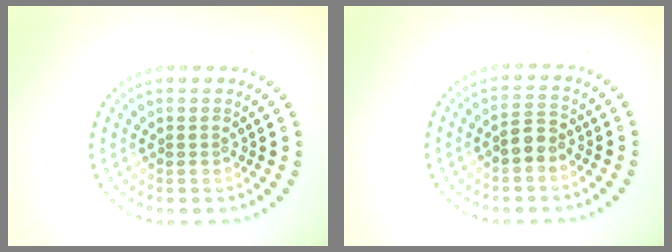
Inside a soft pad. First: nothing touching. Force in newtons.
{"total": 2.0, "press": 1.8, "slide": 0.8}